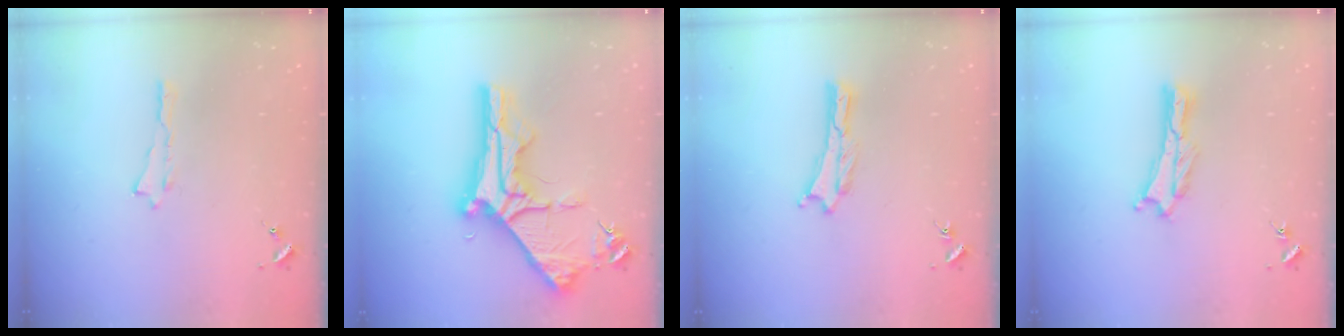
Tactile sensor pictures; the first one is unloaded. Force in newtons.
{"total": 10.3, "press": 10.2, "slide": 1.2}
{"total": 0.0}
{"total": 0.7, "press": 0.7, "slide": 0.2}